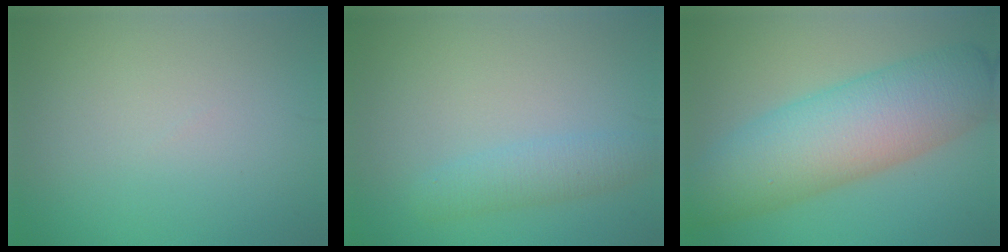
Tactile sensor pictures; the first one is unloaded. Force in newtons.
{"total": 2.4, "press": 2.4, "slide": 0.1}
{"total": 9.8, "press": 9.8, "slide": 0.2}